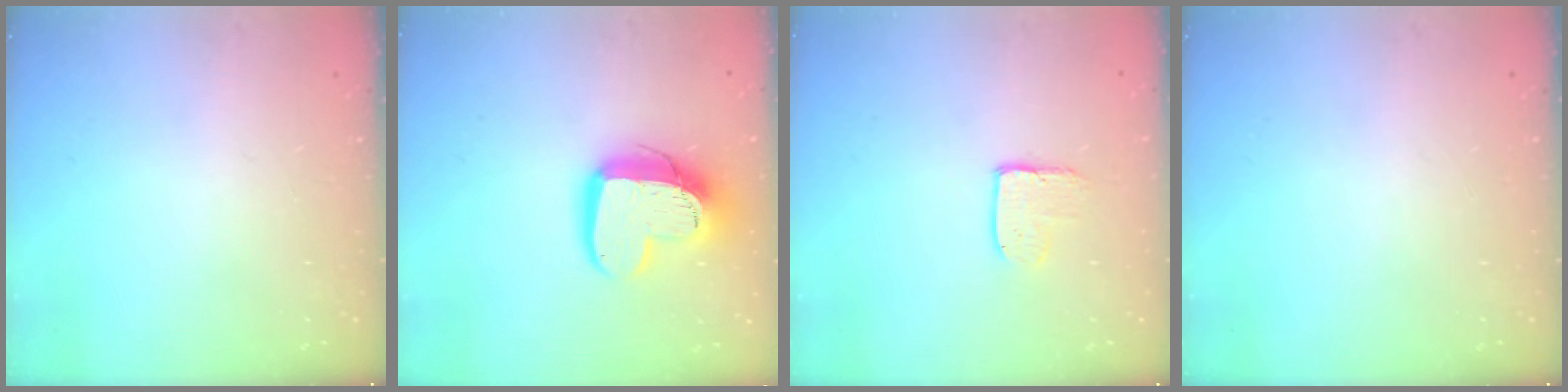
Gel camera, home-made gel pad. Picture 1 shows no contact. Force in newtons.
{"total": 16.9, "press": 16.9, "slide": 1.4}
{"total": 5.1, "press": 5.0, "slide": 0.4}
{"total": 0.0}